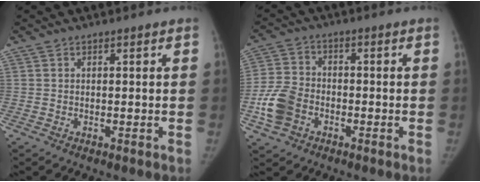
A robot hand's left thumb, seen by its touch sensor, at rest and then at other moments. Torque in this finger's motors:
{"motor_torque": [-0.32, 2.02, 0.20, -0.12, 0.28]}